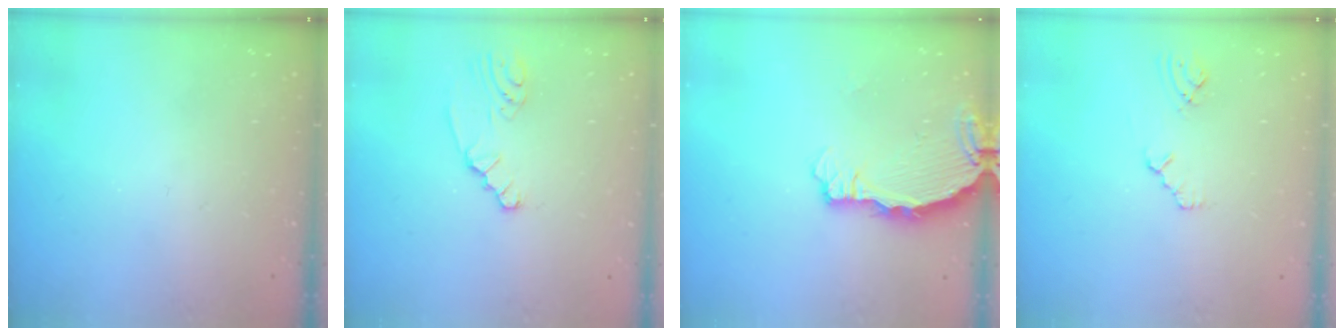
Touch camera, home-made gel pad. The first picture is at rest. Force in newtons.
{"total": 0.9, "press": 0.9, "slide": 0.2}
{"total": 3.8, "press": 3.7, "slide": 0.3}
{"total": 2.4, "press": 2.3, "slide": 0.4}